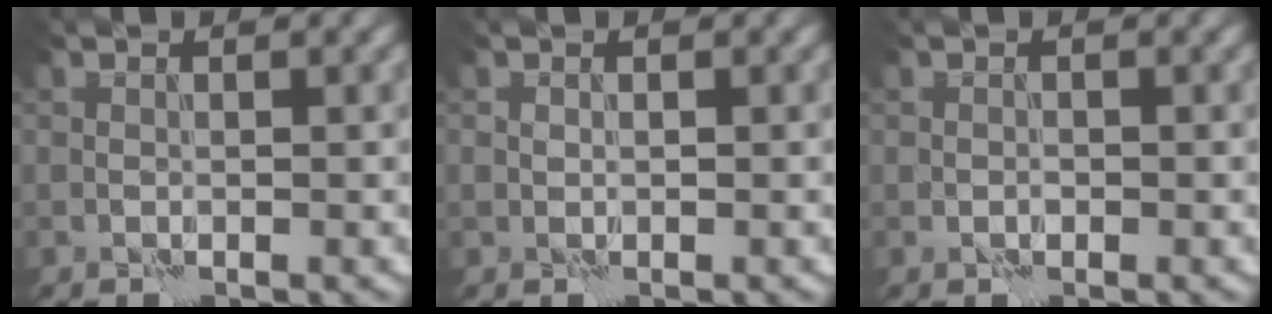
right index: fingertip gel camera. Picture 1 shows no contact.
{"total": 0.0}
{"total": 0.6, "force": [-0.3, 0.4, 0.3], "torque": [-0.004, 0.001, -0.007]}